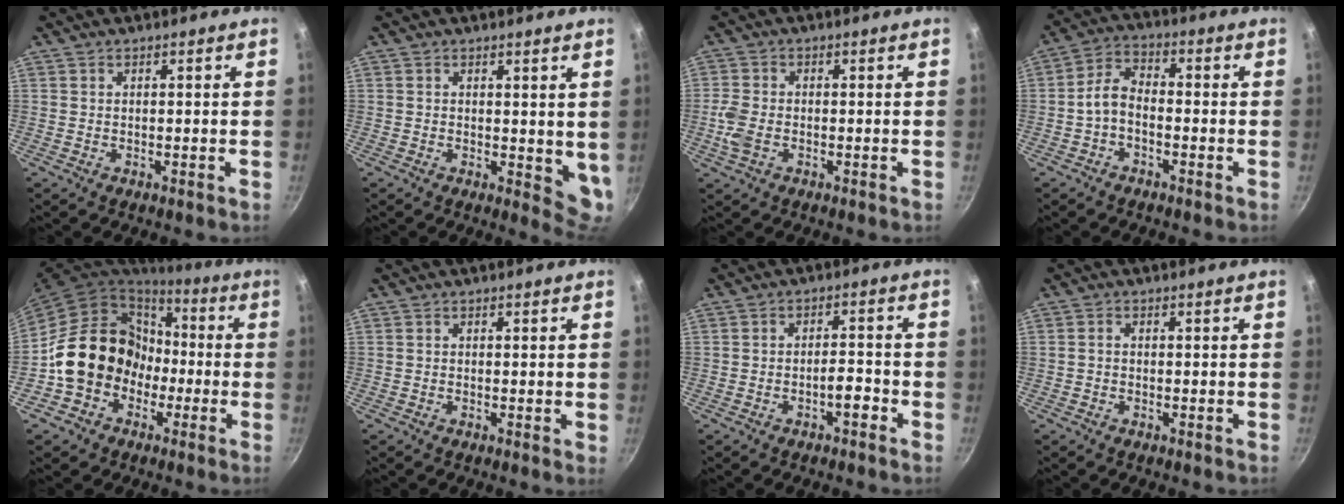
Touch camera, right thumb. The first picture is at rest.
{"total": 5.3, "force": [1.3, 2.8, 4.3], "torque": [-0.047, -0.017, 0.017]}
{"total": 4.7, "force": [-1.2, 3.0, 3.4], "torque": [-0.081, 0.004, -0.030]}
{"total": 5.7, "force": [-2.0, 3.4, 4.1], "torque": [-0.076, 0.036, -0.045]}
{"total": 17.1, "force": [-3.3, 14.6, 8.1], "torque": [-0.092, 0.064, -0.049]}
{"total": 0.6, "force": [0.1, 0.2, 0.6], "torque": [-0.007, -0.001, -0.002]}
{"total": 3.5, "force": [-2.0, 1.2, 2.6], "torque": [-0.032, 0.023, -0.031]}
{"total": 1.0, "force": [-0.3, 0.7, 0.6], "torque": [-0.010, 0.005, -0.006]}